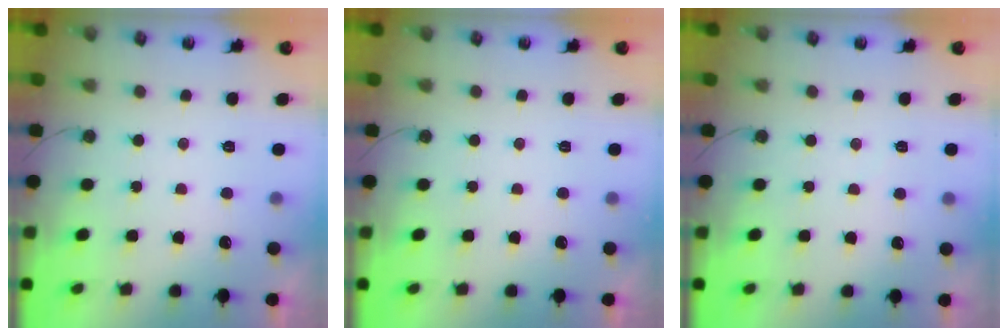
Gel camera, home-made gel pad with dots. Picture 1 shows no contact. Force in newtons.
{"total": 0.0}
{"total": 2.8, "press": 2.8, "slide": 0.4}